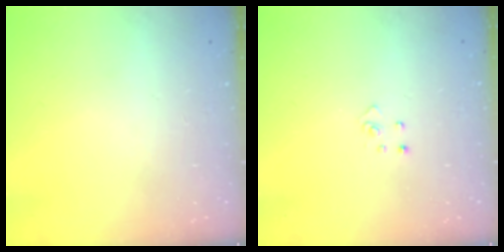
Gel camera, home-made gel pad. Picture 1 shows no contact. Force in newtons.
{"total": 3.2, "press": 3.2, "slide": 0.2}